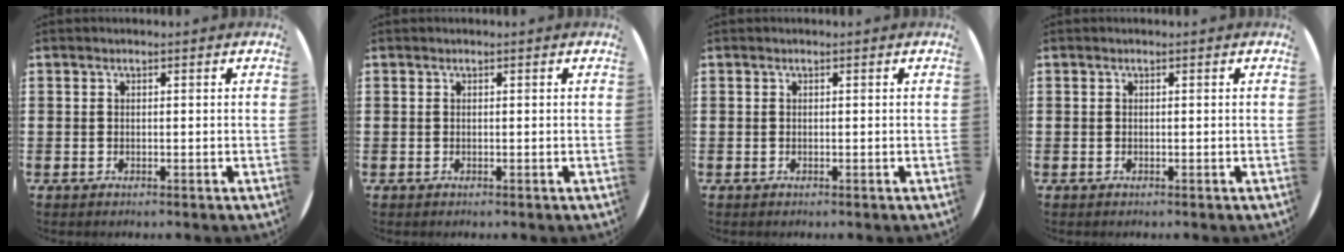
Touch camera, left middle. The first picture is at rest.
{"total": 0.0}
{"total": 0.0}
{"total": 0.0}